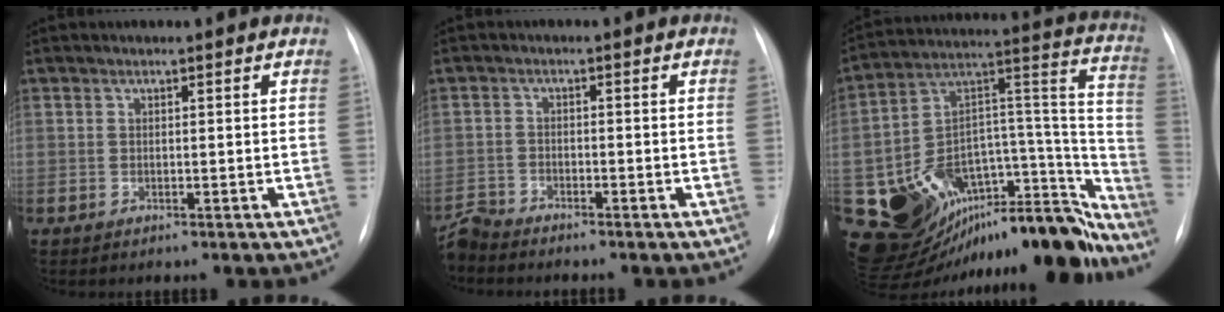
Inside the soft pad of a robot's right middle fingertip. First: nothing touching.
{"total": 3.3, "force": [-3.3, 0.1, -0.2], "torque": [0.006, -0.016, -0.063]}
{"total": 30.7, "force": [-23.4, 12.1, 15.7], "torque": [-0.187, 0.052, -0.331]}